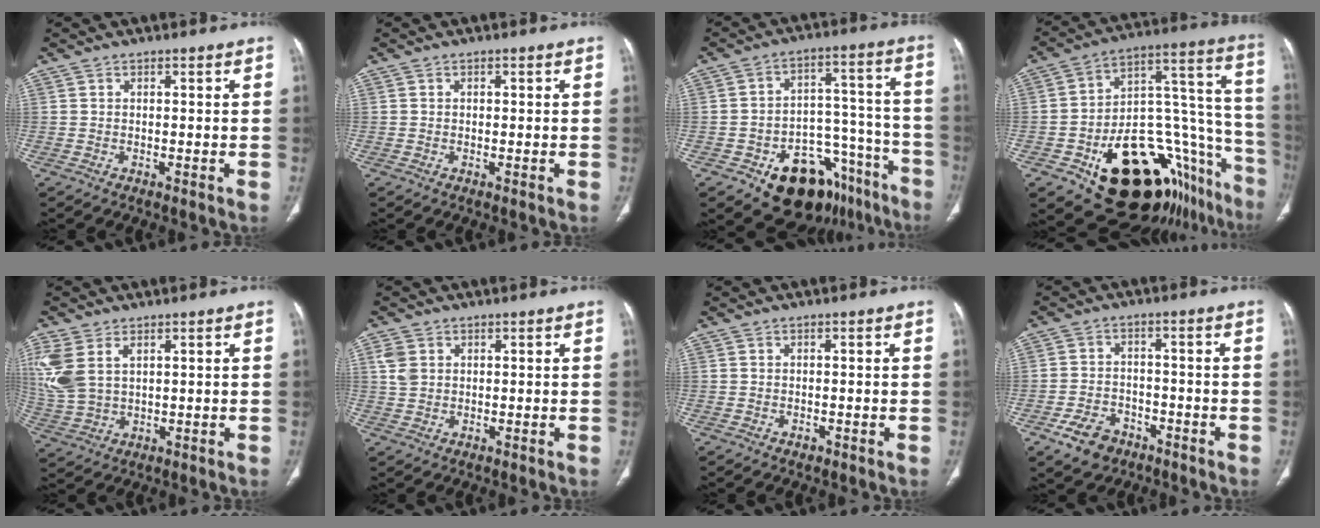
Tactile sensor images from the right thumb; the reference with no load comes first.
{"total": 0.0}
{"total": 19.5, "force": [-11.3, 11.7, 10.7], "torque": [-0.096, 0.101, -0.154]}
{"total": 30.9, "force": [-15.9, 15.3, 21.7], "torque": [-0.197, 0.125, -0.215]}
{"total": 10.9, "force": [3.9, 6.7, 7.7], "torque": [-0.194, -0.003, 0.093]}
{"total": 3.5, "force": [1.1, 2.7, 1.9], "torque": [-0.035, 0.001, 0.027]}
{"total": 0.6, "force": [-0.3, 0.5, 0.2], "torque": [-0.002, 0.001, -0.004]}
{"total": 6.9, "force": [-4.2, 4.8, 2.8], "torque": [-0.039, 0.027, -0.066]}